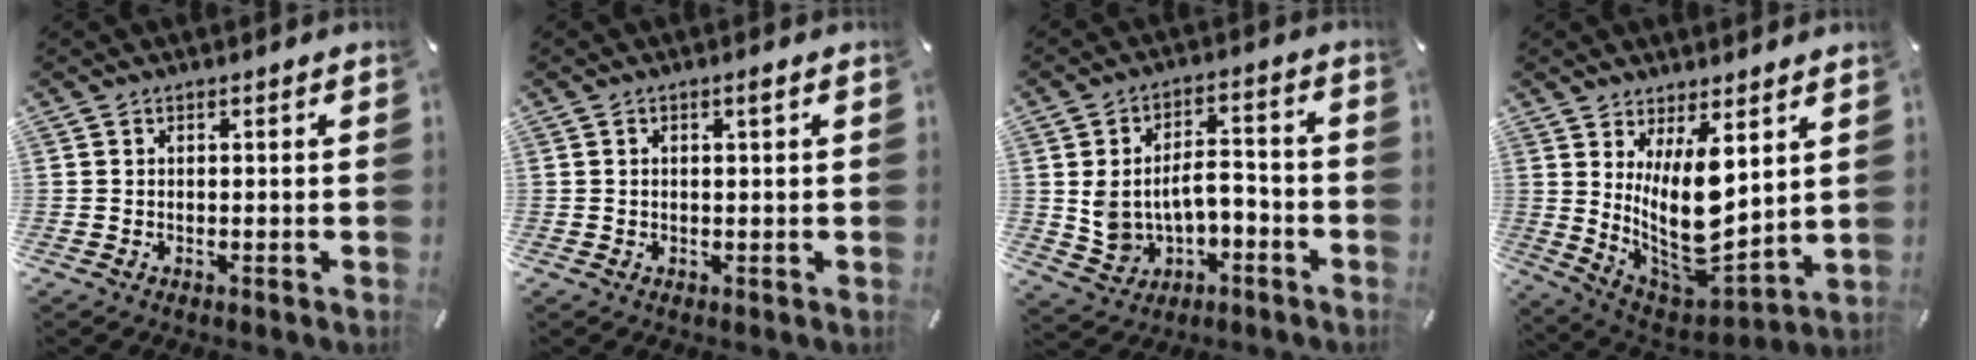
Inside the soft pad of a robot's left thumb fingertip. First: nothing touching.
{"total": 1.4, "force": [0.3, 0.3, 1.4], "torque": [-0.026, 0.001, 0.004]}
{"total": 9.4, "force": [-1.1, 7.0, 6.2], "torque": [-0.124, 0.010, -0.017]}
{"total": 15.9, "force": [4.7, 6.9, 13.5], "torque": [-0.255, -0.056, 0.084]}